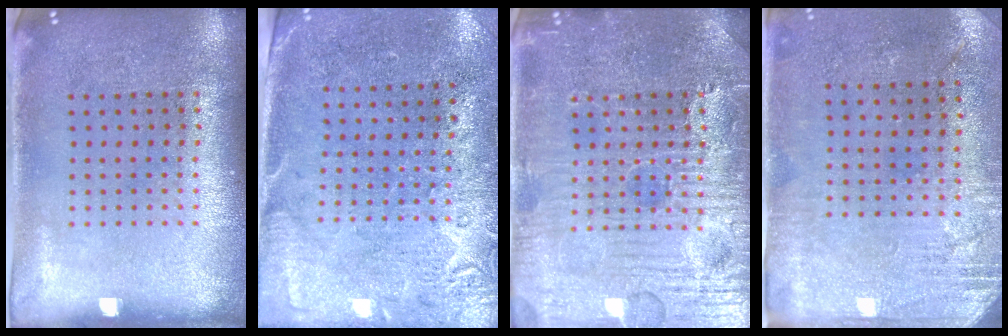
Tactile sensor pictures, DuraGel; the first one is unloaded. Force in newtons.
{"total": 2.7, "press": 2.3, "slide": 1.4}
{"total": 4.6, "press": 4.6, "slide": 0.4}
{"total": 2.8, "press": 2.4, "slide": 1.5}